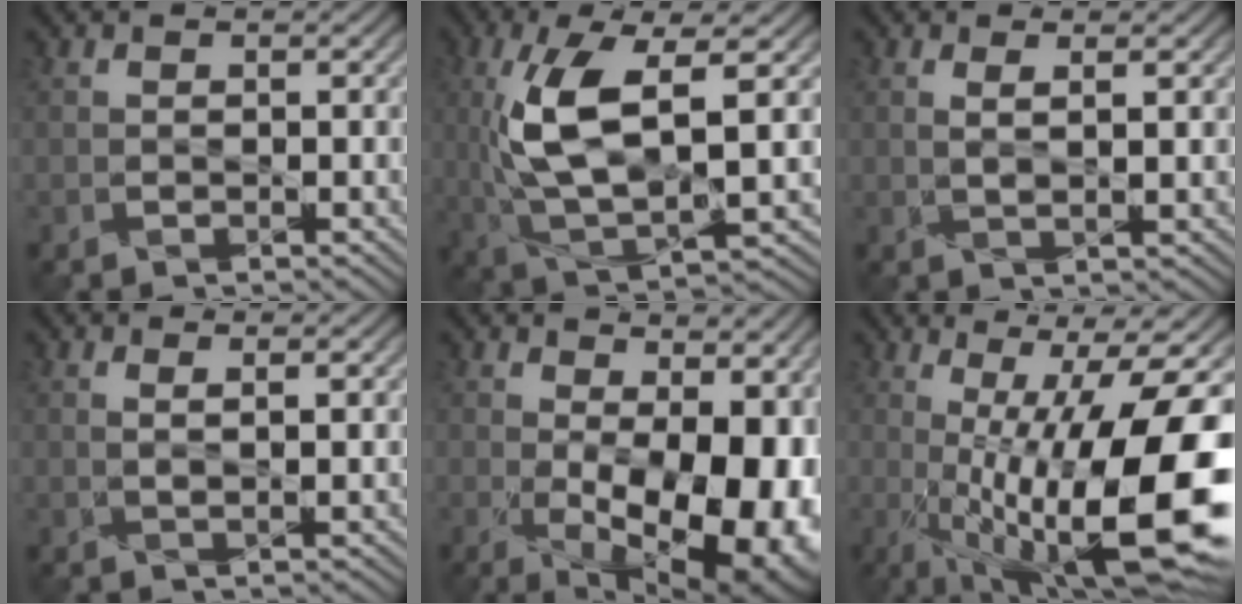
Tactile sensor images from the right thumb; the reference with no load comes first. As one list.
[{"total": 11.3, "force": [1.4, 4.3, 10.3], "torque": [-0.222, -0.002, 0.029]}, {"total": 1.8, "force": [1.0, 0.2, 1.5], "torque": [-0.024, -0.002, 0.019]}, {"total": 1.5, "force": [0.8, 0.1, 1.2], "torque": [-0.018, 0.000, 0.014]}, {"total": 17.2, "force": [-1.5, 8.6, 14.8], "torque": [-0.182, -0.031, 0.009]}, {"total": 19.5, "force": [-2.3, 5.5, 18.6], "torque": [-0.260, -0.004, -0.036]}]